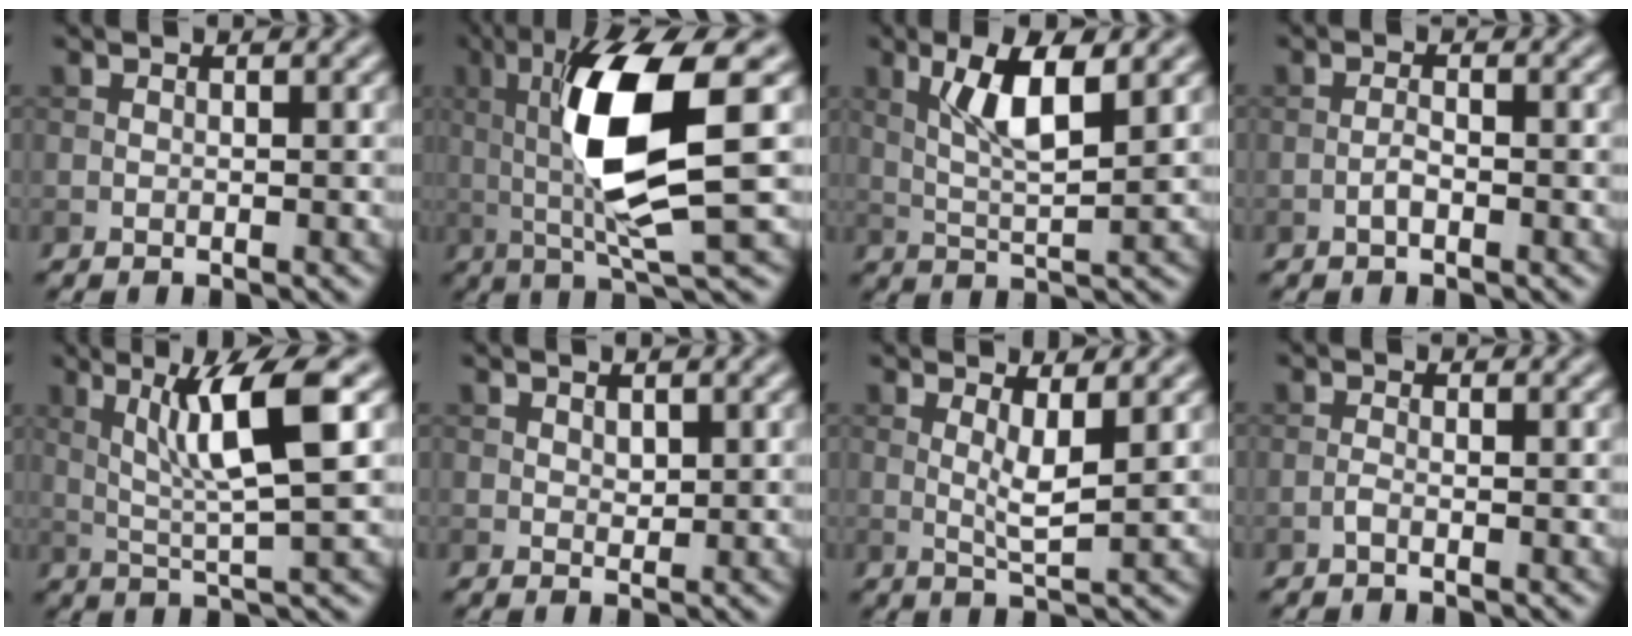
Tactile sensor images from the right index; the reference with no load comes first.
{"total": 10.0, "force": [1.4, 2.1, 9.7], "torque": [-0.175, -0.006, 0.035]}
{"total": 5.4, "force": [1.8, 1.3, 5.0], "torque": [-0.102, 0.000, 0.035]}
{"total": 1.1, "force": [-0.6, 0.3, 0.9], "torque": [-0.018, 0.003, -0.014]}
{"total": 7.1, "force": [2.1, 0.9, 6.7], "torque": [-0.123, 0.004, 0.040]}
{"total": 0.9, "force": [0.5, 0.5, 0.5], "torque": [-0.010, -0.004, 0.012]}
{"total": 2.8, "force": [0.8, 0.4, 2.6], "torque": [-0.047, -0.008, 0.017]}
{"total": 0.8, "force": [-0.5, 0.1, 0.6], "torque": [-0.013, 0.001, -0.012]}